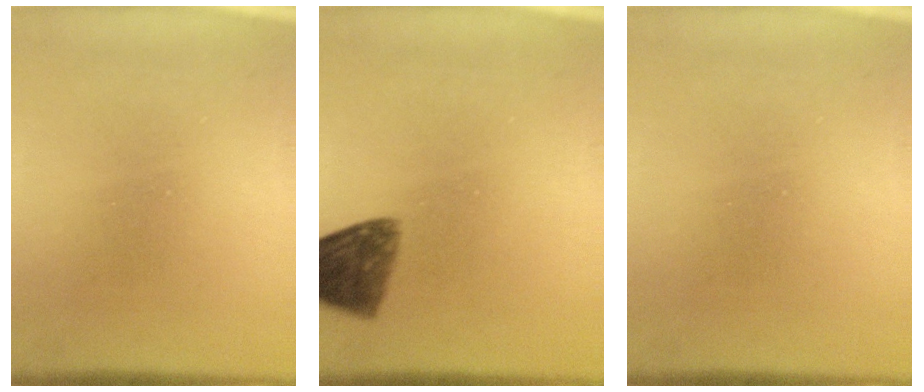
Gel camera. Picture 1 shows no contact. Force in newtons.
{"total": 7.8}
{"total": 0.0}